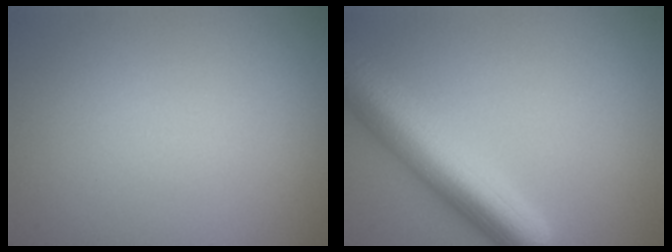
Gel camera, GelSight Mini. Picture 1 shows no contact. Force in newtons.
{"total": 7.5, "press": 7.5, "slide": 0.3}